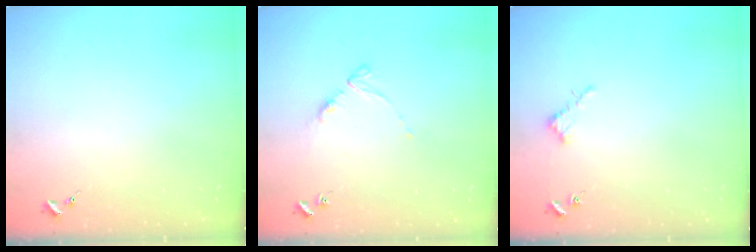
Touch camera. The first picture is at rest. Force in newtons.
{"total": 5.2, "press": 5.1, "slide": 0.7}
{"total": 2.6, "press": 2.6, "slide": 0.2}